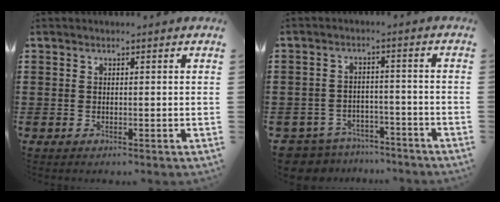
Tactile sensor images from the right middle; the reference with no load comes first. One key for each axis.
{"total": 4.6, "fx": -4.5, "fy": 0.9, "fz": 0.0, "tx": -0.028, "ty": -0.001, "tz": -0.101}